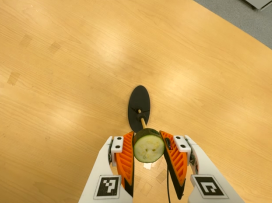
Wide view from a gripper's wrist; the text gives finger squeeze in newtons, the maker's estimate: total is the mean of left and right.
{"total": 10.8, "left": 9.8, "right": 11.9}